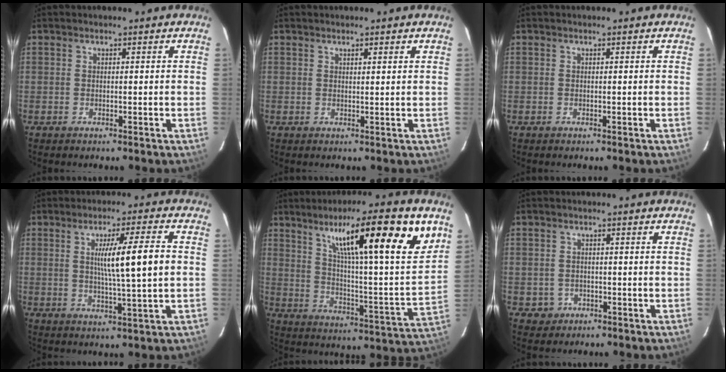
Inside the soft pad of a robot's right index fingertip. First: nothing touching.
{"total": 1.3, "force": [1.1, 0.0, 0.8], "torque": [-0.015, 0.006, 0.017]}
{"total": 0.0}
{"total": 9.6, "force": [1.1, -0.5, 9.5], "torque": [-0.156, 0.001, 0.022]}
{"total": 23.8, "force": [12.6, 1.9, 20.1], "torque": [-0.294, 0.006, 0.194]}
{"total": 2.6, "force": [-0.9, 2.4, 0.0], "torque": [0.007, 0.011, -0.008]}